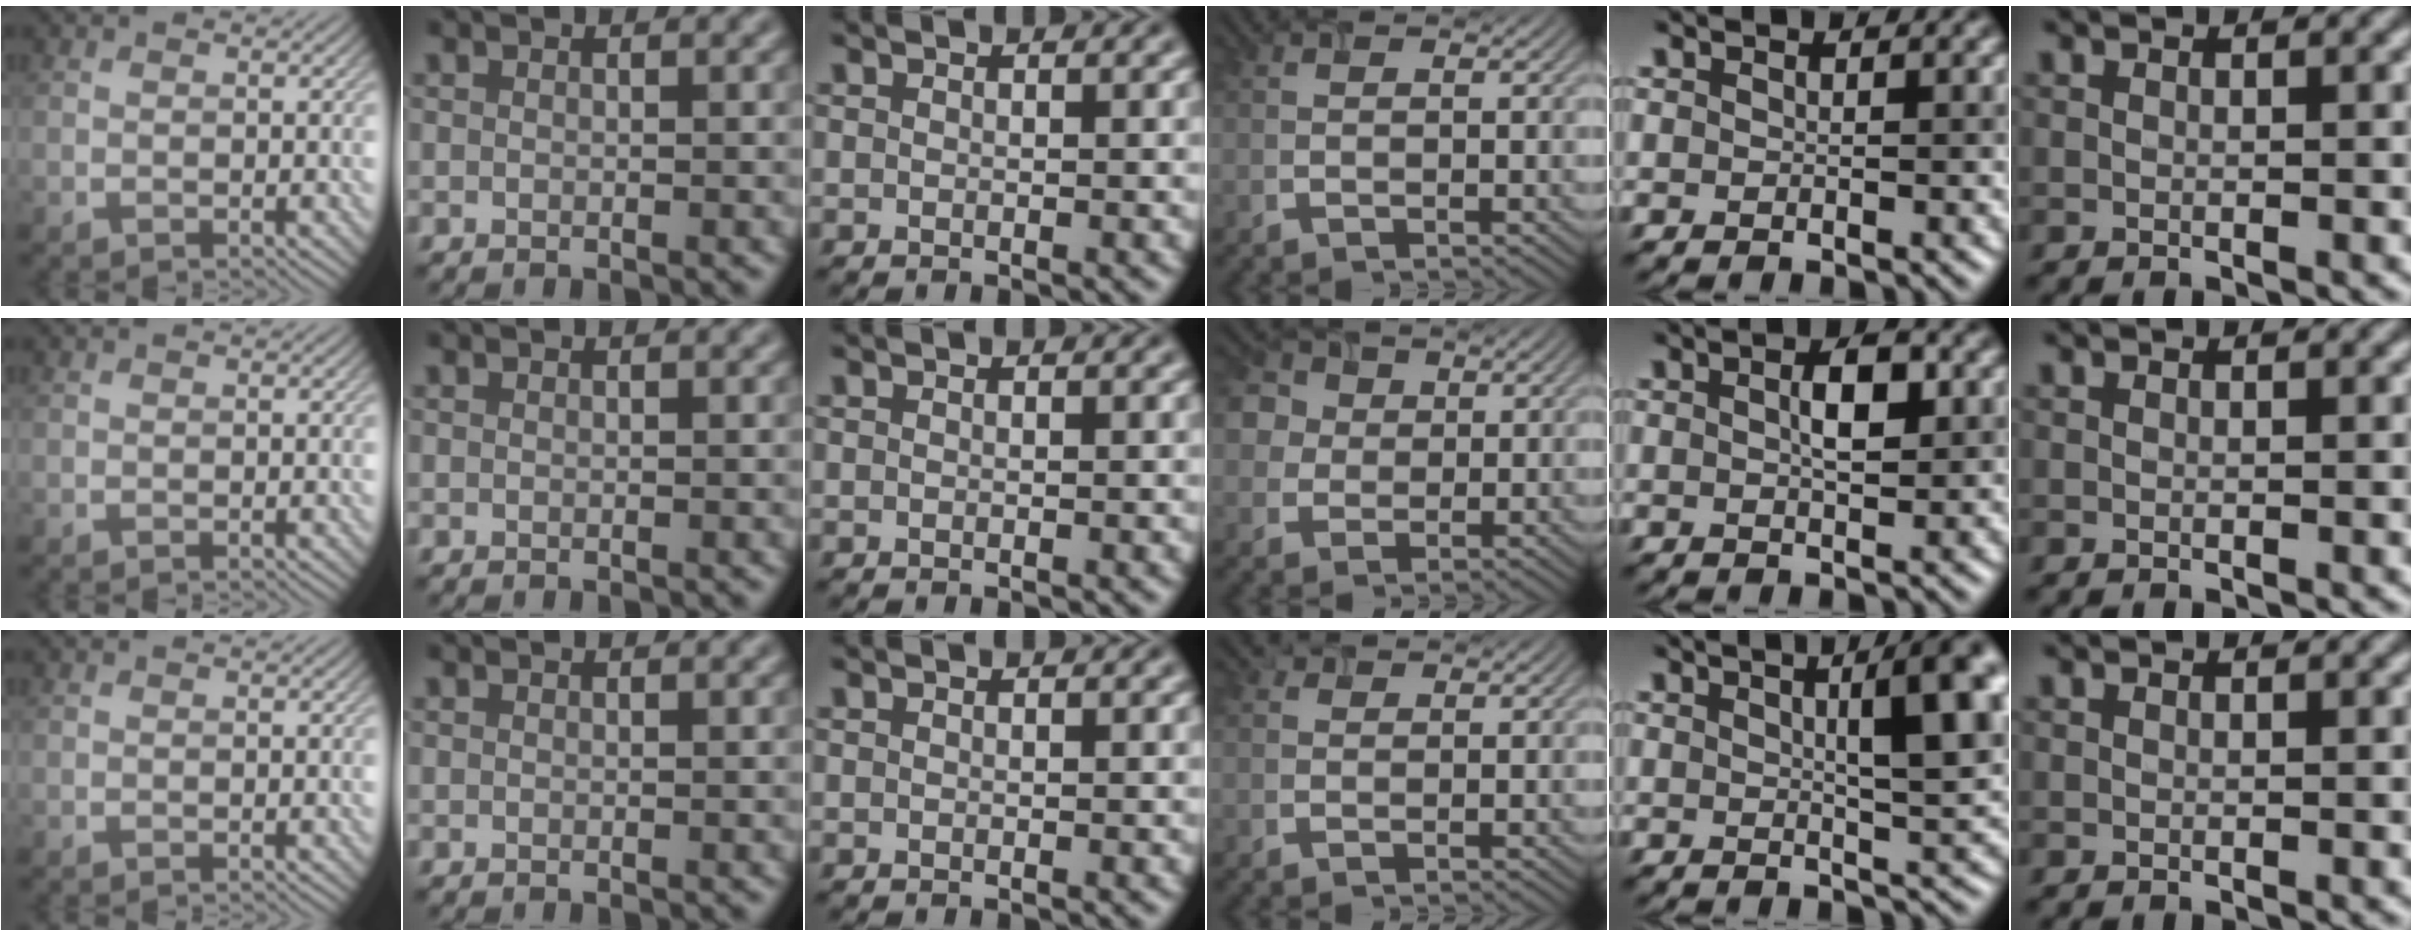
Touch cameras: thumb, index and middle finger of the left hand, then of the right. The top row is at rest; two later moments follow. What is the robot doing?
{"motion": "open", "object": "airpods case & airpods"}